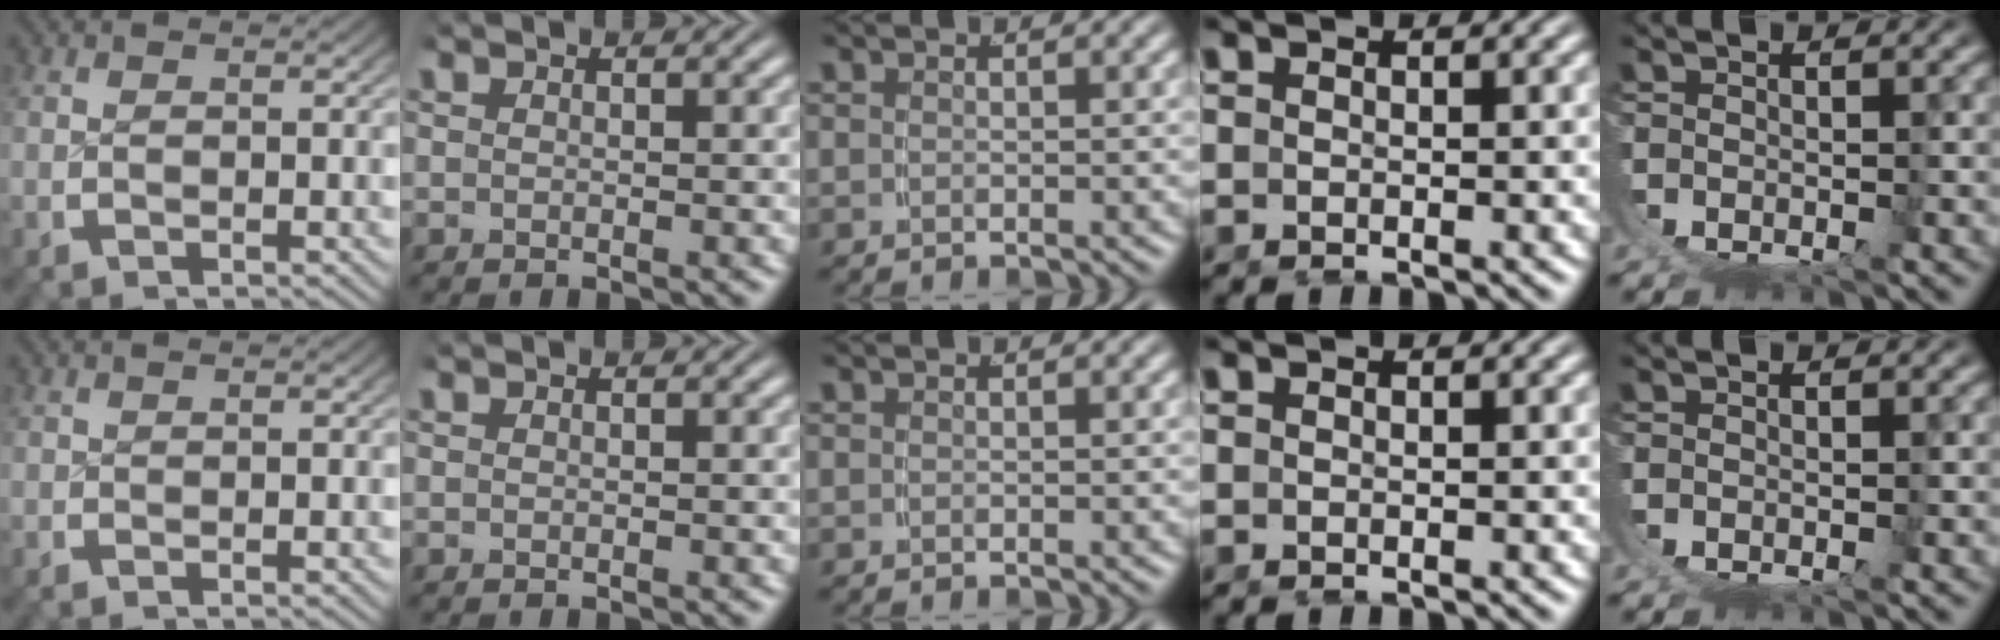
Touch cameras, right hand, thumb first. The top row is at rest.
{"thumb": {"total": 0.7, "force": [0.4, -0.3, -0.4], "torque": [0.019, 0.006, 0.005]}}